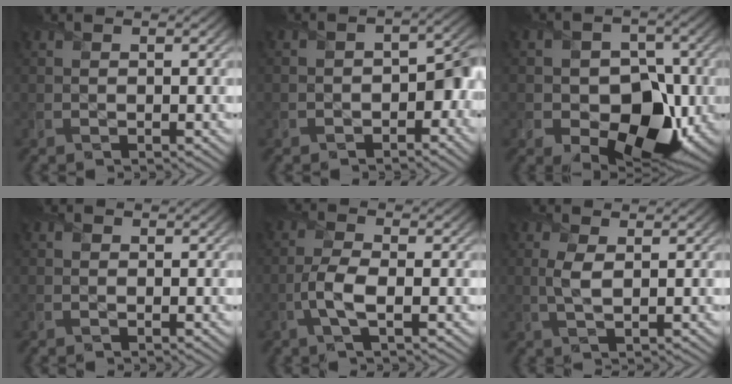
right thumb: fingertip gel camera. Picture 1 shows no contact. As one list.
[{"total": 4.7, "force": [-1.8, 3.0, 3.1], "torque": [-0.029, -0.003, -0.036]}, {"total": 10.8, "force": [-2.5, 7.8, 7.1], "torque": [-0.085, -0.017, -0.057]}, {"total": 0.5, "force": [0.1, 0.5, 0.1], "torque": [0.000, -0.002, -0.003]}, {"total": 4.0, "force": [-1.2, 1.2, 3.6], "torque": [-0.086, 0.003, -0.034]}, {"total": 2.6, "force": [0.6, 0.9, 2.4], "torque": [-0.064, 0.002, 0.011]}]